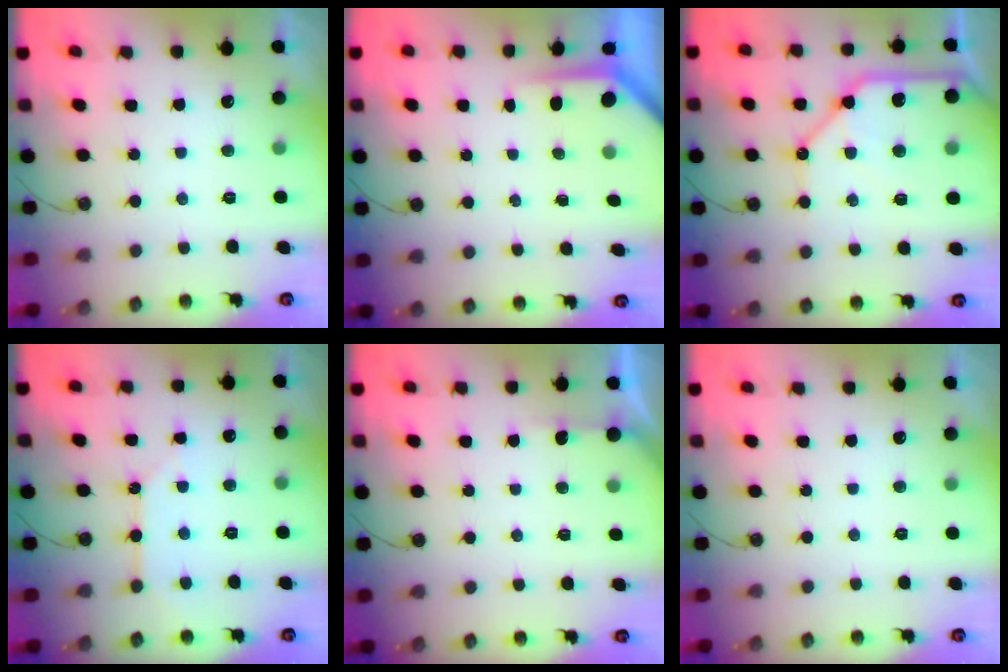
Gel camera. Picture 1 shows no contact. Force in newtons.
{"total": 3.9, "press": 3.9, "slide": 0.2}
{"total": 17.9, "press": 17.8, "slide": 1.9}
{"total": 4.6, "press": 4.6, "slide": 0.5}
{"total": 2.9, "press": 2.9, "slide": 0.4}
{"total": 0.0}